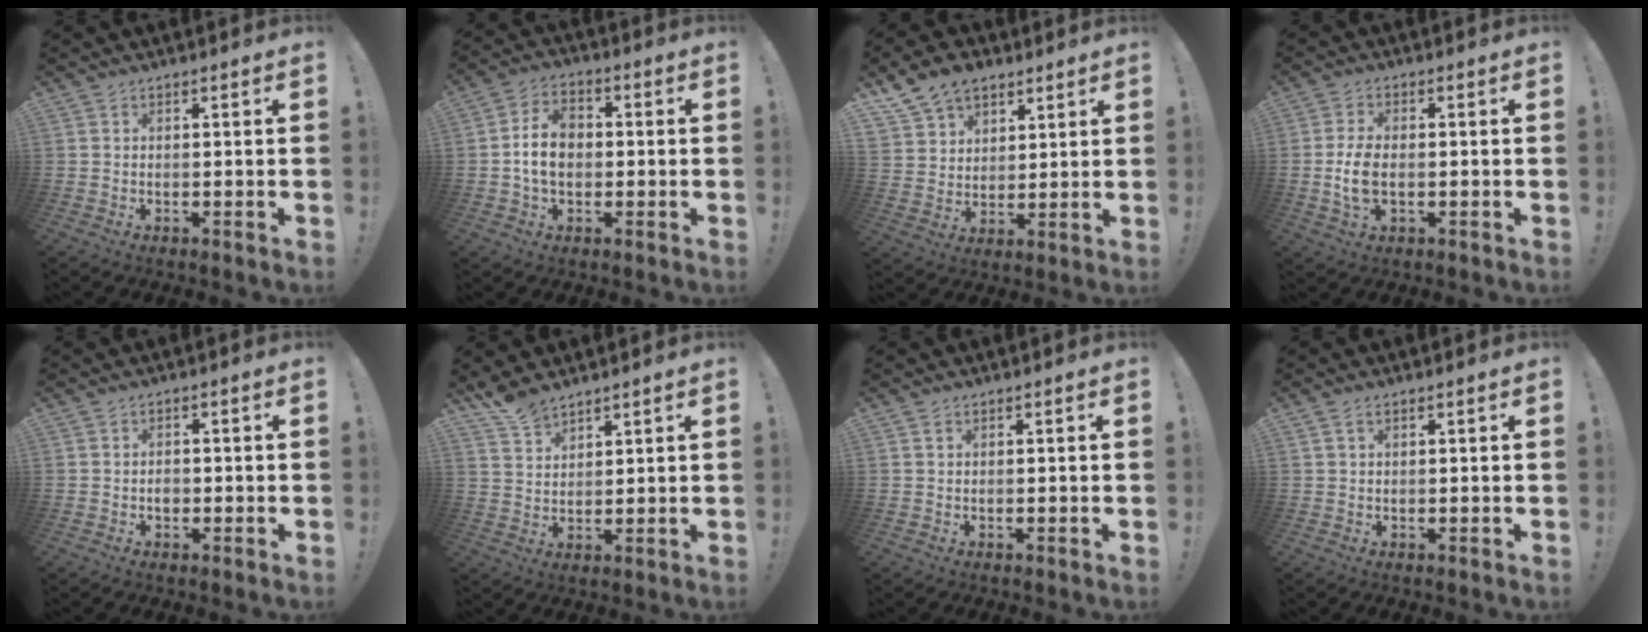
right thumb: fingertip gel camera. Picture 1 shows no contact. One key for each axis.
{"total": 9.8, "fx": -0.7, "fy": 6.9, "fz": 7.0, "tx": -0.122, "ty": 0.012, "tz": -0.011}
{"total": 11.0, "fx": 7.4, "fy": 7.6, "fz": 3.1, "tx": -0.058, "ty": -0.042, "tz": 0.146}
{"total": 7.0, "fx": -1.1, "fy": 3.8, "fz": 5.9, "tx": -0.116, "ty": -0.004, "tz": -0.017}
{"total": 2.1, "fx": -1.0, "fy": 1.6, "fz": 1.0, "tx": -0.014, "ty": 0.003, "tz": -0.018}
{"total": 6.1, "fx": 5.4, "fy": 2.1, "fz": 2.0, "tx": -0.042, "ty": -0.030, "tz": 0.103}
{"total": 0.6, "fx": 0.3, "fy": 0.3, "fz": 0.4, "tx": -0.003, "ty": -0.002, "tz": 0.005}
{"total": 1.9, "fx": 0.9, "fy": 0.9, "fz": 1.3, "tx": -0.027, "ty": 0.002, "tz": 0.017}